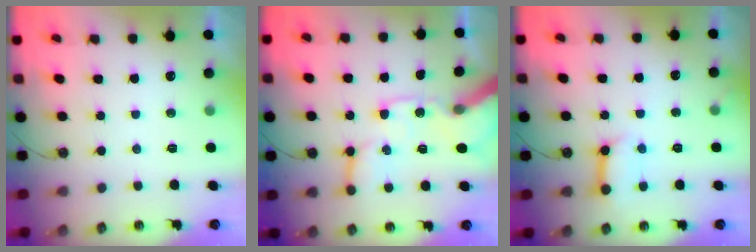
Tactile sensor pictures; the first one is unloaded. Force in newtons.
{"total": 16.2, "press": 16.0, "slide": 2.4}
{"total": 10.7, "press": 10.6, "slide": 1.3}